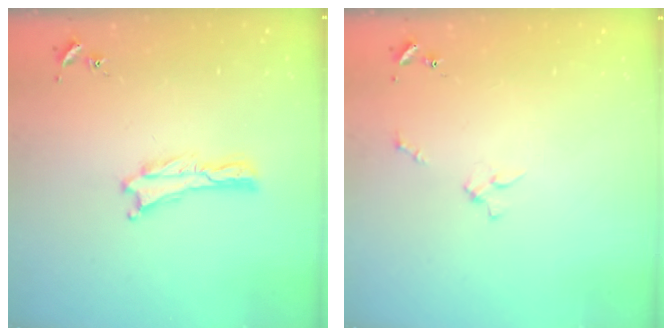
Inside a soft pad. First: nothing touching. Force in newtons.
{"total": 2.0, "press": 2.0, "slide": 0.2}